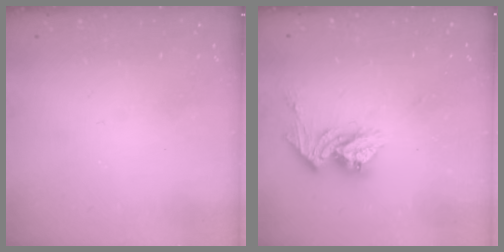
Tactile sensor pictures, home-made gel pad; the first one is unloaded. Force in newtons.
{"total": 11.2, "press": 11.2, "slide": 0.9}